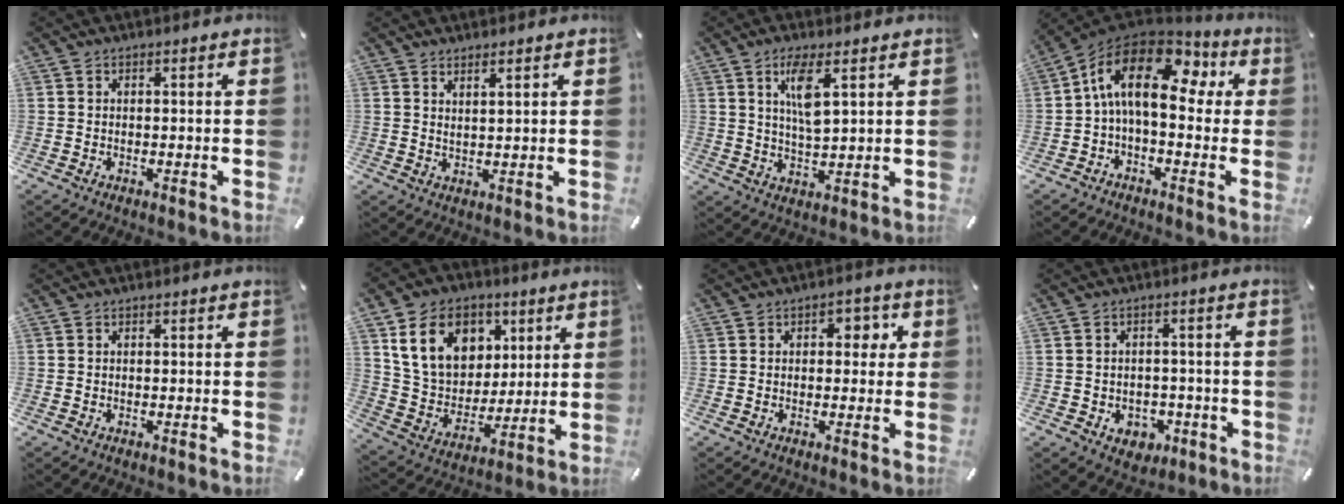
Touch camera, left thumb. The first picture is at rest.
{"total": 2.2, "force": [1.9, -0.4, 0.9], "torque": [-0.020, -0.009, 0.035]}
{"total": 7.4, "force": [3.4, 1.9, 6.3], "torque": [-0.115, -0.006, 0.054]}
{"total": 16.7, "force": [3.7, 8.8, 13.7], "torque": [-0.276, -0.006, 0.056]}
{"total": 0.0}
{"total": 16.3, "force": [6.4, 13.0, 7.5], "torque": [-0.152, -0.011, 0.124]}
{"total": 3.6, "force": [0.5, 2.7, 2.4], "torque": [-0.015, -0.004, -0.005]}
{"total": 5.2, "force": [-1.6, 4.5, 2.1], "torque": [-0.021, 0.008, -0.028]}